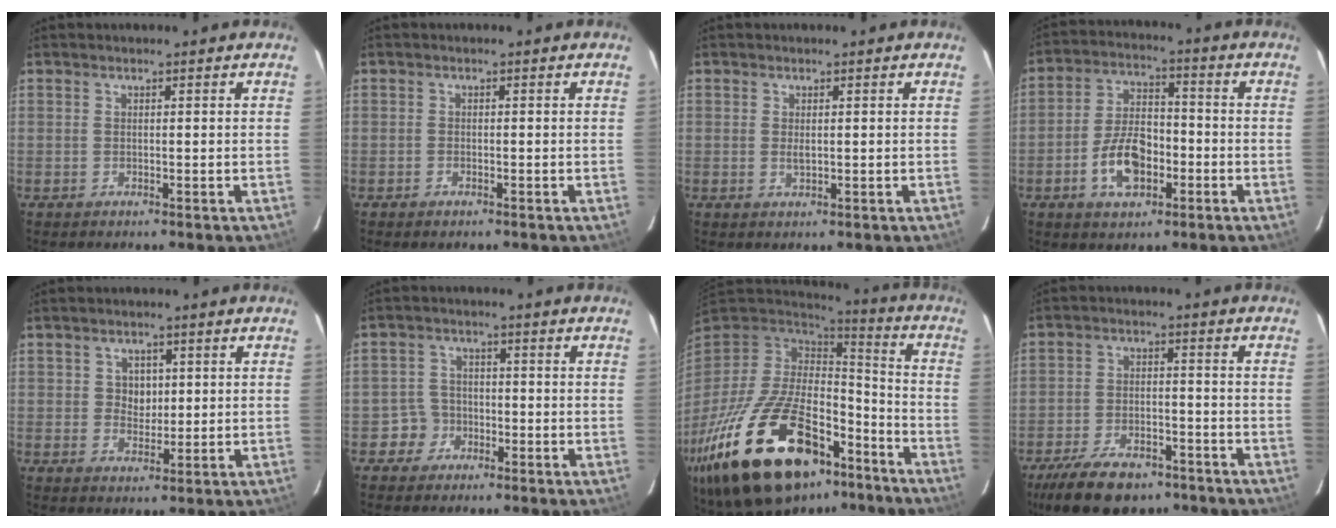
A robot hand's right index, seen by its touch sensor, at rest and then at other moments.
{"total": 1.0, "force": [-0.7, 0.5, 0.5], "torque": [-0.011, 0.000, -0.012]}
{"total": 1.3, "force": [0.1, 0.7, 1.2], "torque": [-0.022, 0.000, 0.003]}
{"total": 10.2, "force": [-3.9, 5.8, 7.5], "torque": [-0.150, 0.013, -0.062]}
{"total": 3.6, "force": [0.7, 3.2, 1.3], "torque": [-0.020, 0.008, 0.012]}
{"total": 4.0, "force": [-1.9, 3.5, -0.2], "torque": [0.003, 0.020, -0.033]}
{"total": 33.1, "force": [-20.1, 15.4, 21.3], "torque": [-0.417, -0.031, -0.307]}
{"total": 14.7, "force": [-10.5, 6.9, 7.6], "torque": [-0.177, -0.011, -0.169]}